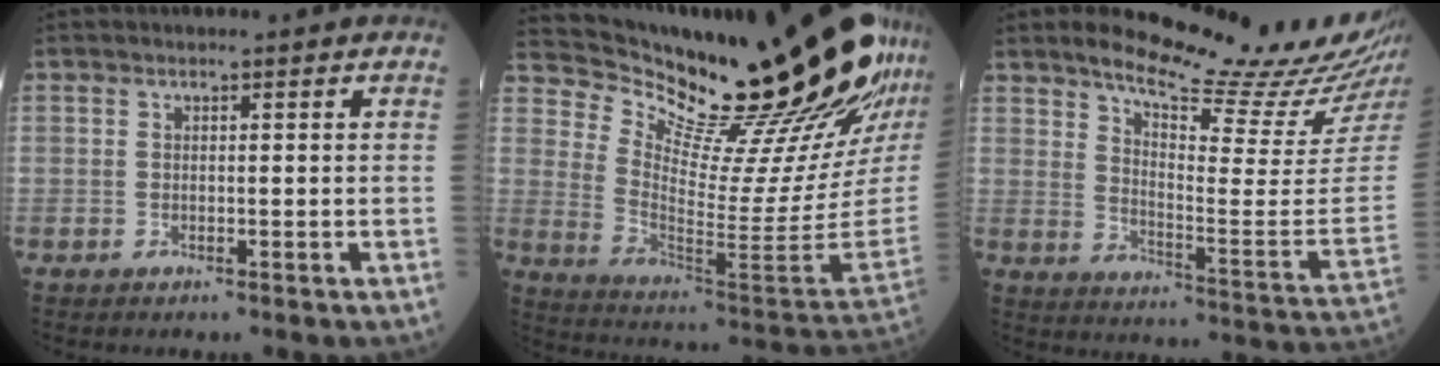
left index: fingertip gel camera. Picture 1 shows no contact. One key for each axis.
{"total": 30.5, "fx": 26.1, "fy": 1.9, "fz": 15.7, "tx": -0.254, "ty": -0.134, "tz": 0.364}
{"total": 19.7, "fx": 17.8, "fy": 0.6, "fz": 8.5, "tx": -0.134, "ty": -0.093, "tz": 0.232}